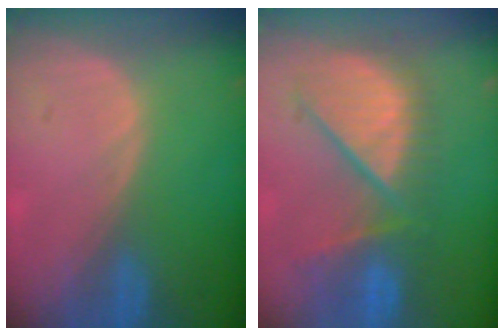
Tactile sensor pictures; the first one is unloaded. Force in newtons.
{"total": 10.5, "press": 9.7, "slide": 3.8}